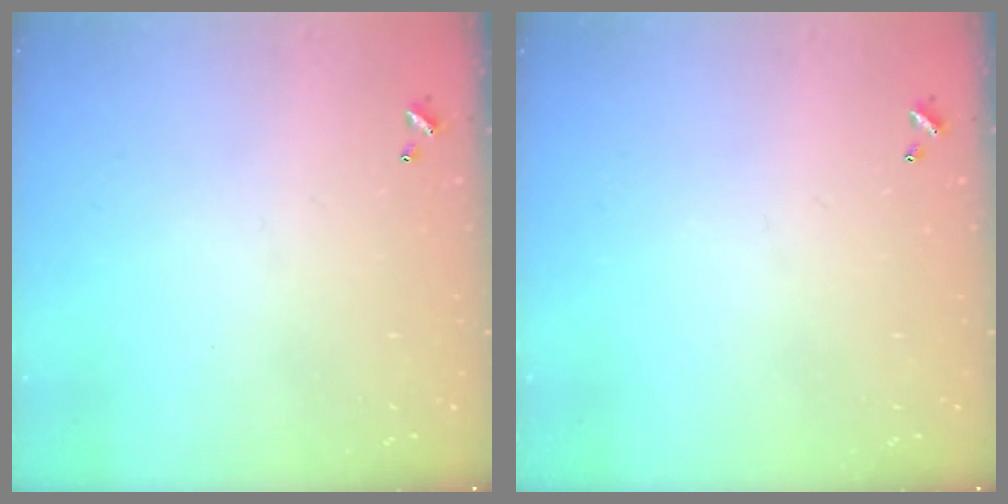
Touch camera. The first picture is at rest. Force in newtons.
{"total": 0.0}